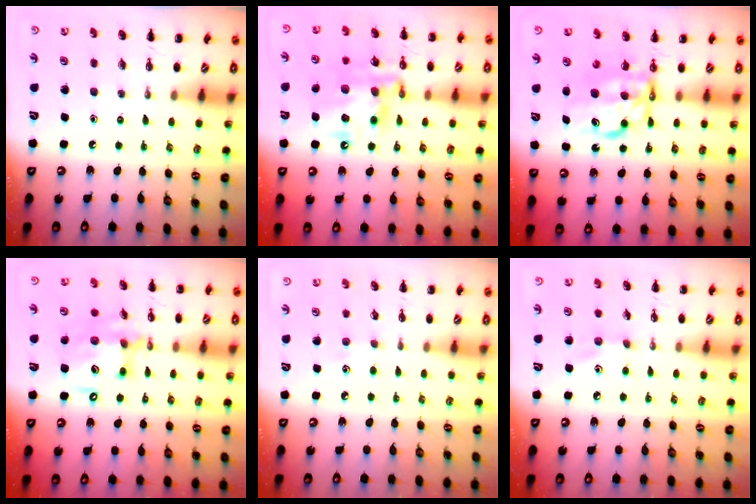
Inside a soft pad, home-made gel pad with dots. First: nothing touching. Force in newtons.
{"total": 17.3, "press": 16.9, "slide": 3.5}
{"total": 7.5, "press": 7.3, "slide": 1.4}
{"total": 13.4, "press": 13.1, "slide": 3.2}
{"total": 4.2, "press": 4.0, "slide": 1.0}
{"total": 3.7, "press": 3.6, "slide": 0.9}